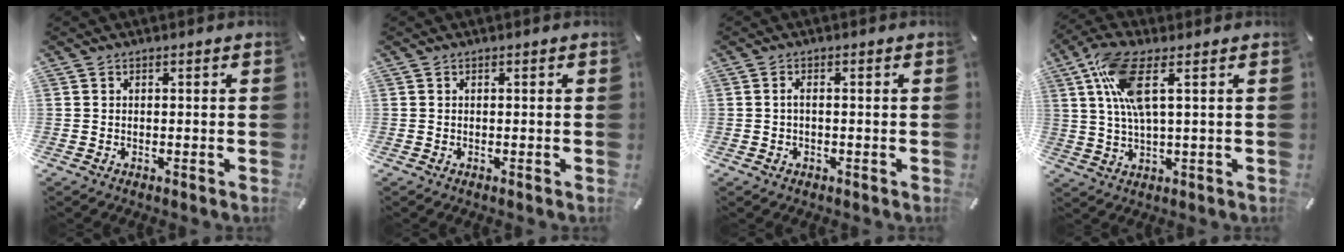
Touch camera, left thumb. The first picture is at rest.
{"total": 0.0}
{"total": 1.6, "force": [-0.2, 0.9, 1.3], "torque": [-0.026, 0.003, -0.005]}
{"total": 10.7, "force": [3.6, 3.0, 9.6], "torque": [-0.208, -0.006, 0.061]}